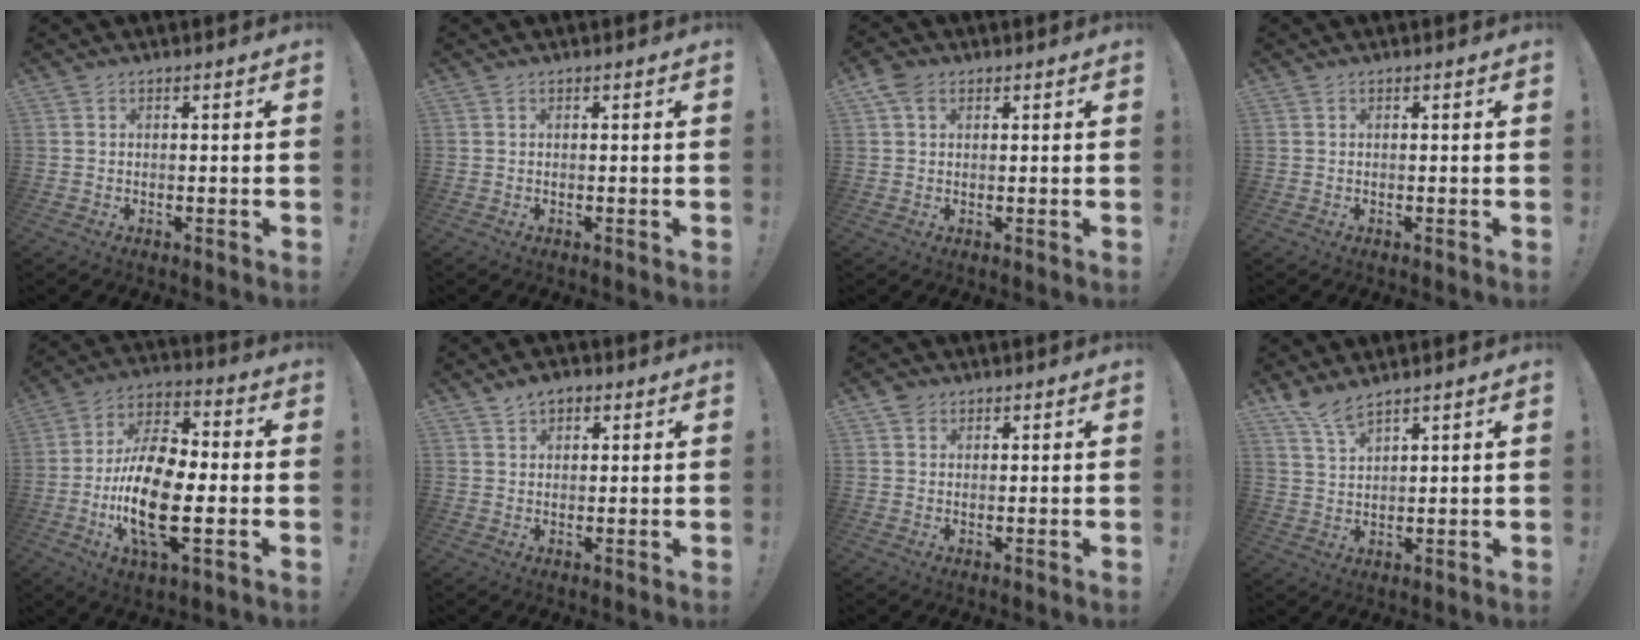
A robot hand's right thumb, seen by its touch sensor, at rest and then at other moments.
{"total": 0.0}
{"total": 4.1, "force": [2.0, 2.8, 2.3], "torque": [-0.037, -0.004, 0.037]}
{"total": 0.0}
{"total": 20.2, "force": [-4.4, 9.6, 17.2], "torque": [-0.339, 0.010, -0.076]}
{"total": 3.4, "force": [2.0, 2.4, 1.4], "torque": [-0.020, -0.005, 0.037]}
{"total": 2.3, "force": [1.4, 1.8, 0.3], "torque": [-0.007, -0.001, 0.026]}
{"total": 5.6, "force": [4.8, 0.8, 2.8], "torque": [-0.059, -0.030, 0.089]}